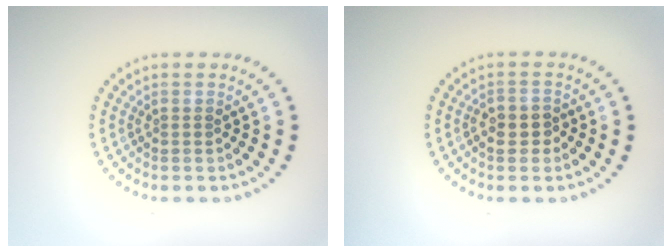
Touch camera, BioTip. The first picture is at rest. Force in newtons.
{"total": 2.2, "press": 2.1, "slide": 0.6}